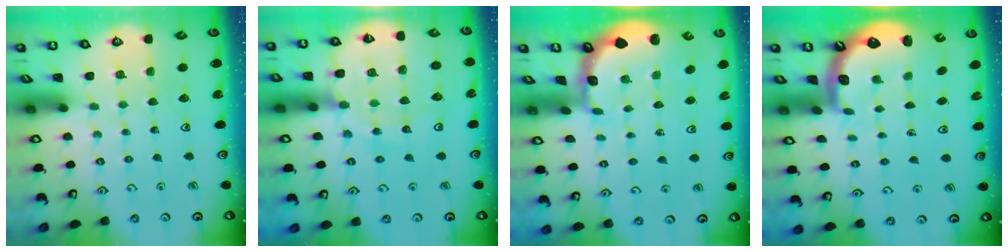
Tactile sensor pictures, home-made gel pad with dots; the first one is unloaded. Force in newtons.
{"total": 12.3, "press": 12.2, "slide": 1.7}
{"total": 1.3, "press": 1.3, "slide": 0.2}
{"total": 1.5, "press": 1.4, "slide": 0.6}